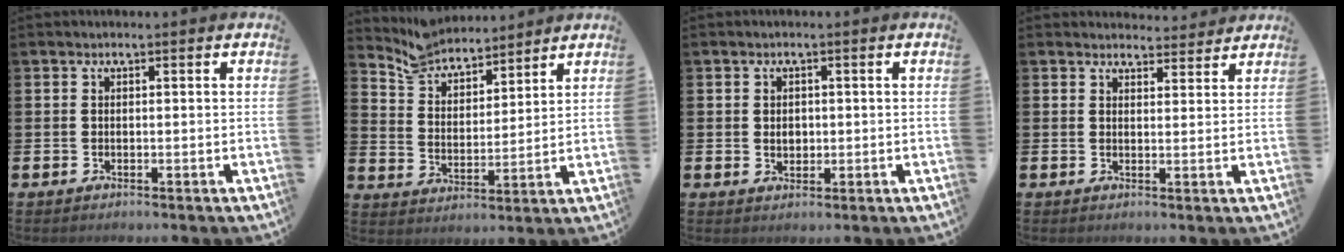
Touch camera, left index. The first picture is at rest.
{"total": 6.4, "force": [6.1, 1.8, 0.4], "torque": [-0.045, -0.041, 0.110]}
{"total": 1.7, "force": [0.2, 1.3, 1.0], "torque": [-0.002, 0.001, -0.002]}
{"total": 3.0, "force": [2.9, 0.5, -0.1], "torque": [0.008, -0.019, 0.051]}